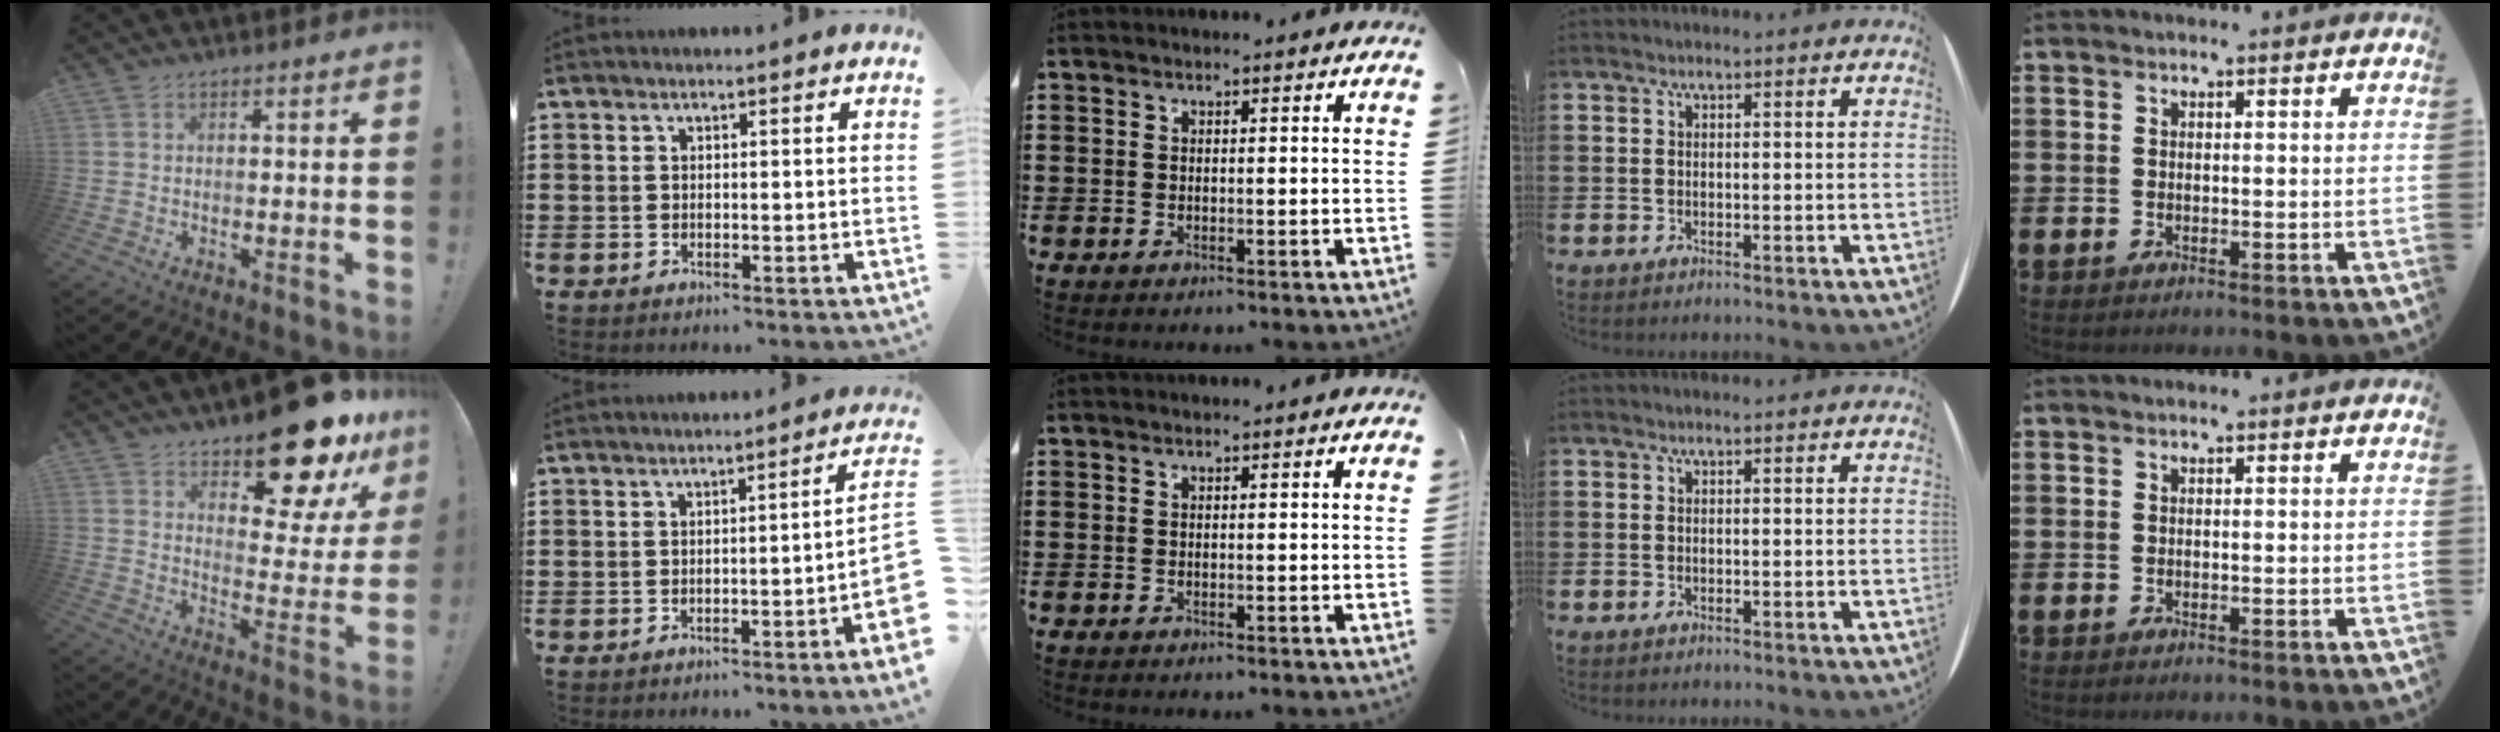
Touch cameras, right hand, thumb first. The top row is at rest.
{"thumb": {"total": 18.3, "force": [14.6, 6.6, 9.0], "torque": [-0.104, -0.120, 0.244]}, "index": {"total": 4.0, "force": [-2.0, -0.1, 3.5], "torque": [-0.054, -0.010, -0.033]}}